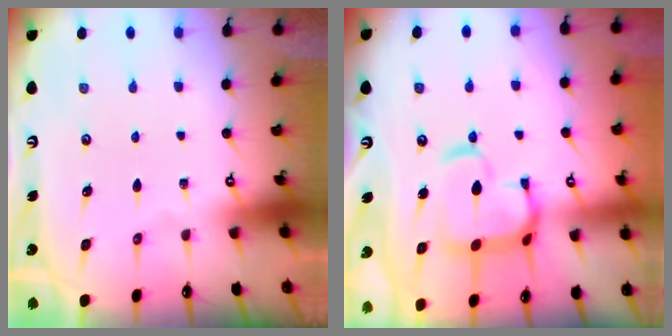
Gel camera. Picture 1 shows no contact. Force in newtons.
{"total": 10.0, "press": 9.9, "slide": 1.3}